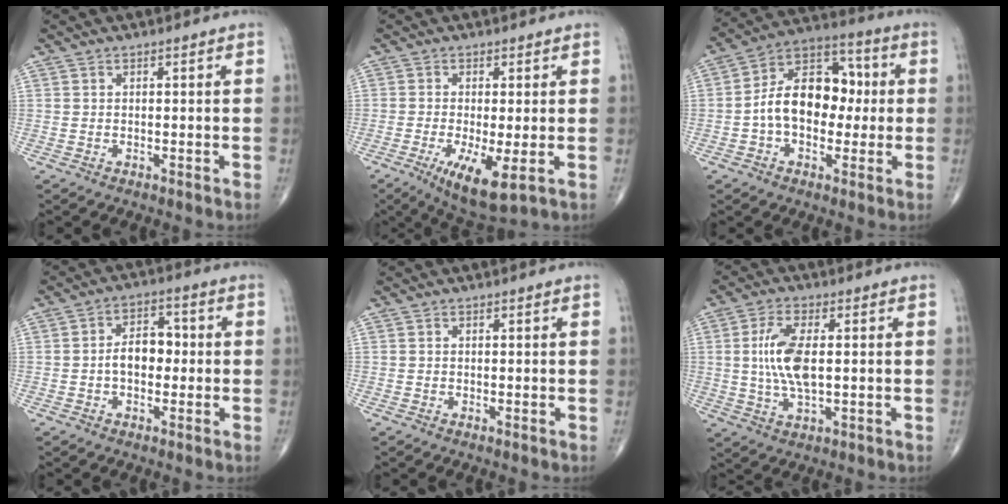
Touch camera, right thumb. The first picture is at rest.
{"total": 8.8, "force": [-2.5, 2.3, 8.1], "torque": [-0.141, -0.022, -0.037]}
{"total": 14.9, "force": [-0.3, 10.1, 11.0], "torque": [-0.146, 0.045, -0.014]}
{"total": 6.4, "force": [-0.5, 4.2, 4.8], "torque": [-0.060, 0.022, -0.016]}
{"total": 0.0}
{"total": 9.3, "force": [0.8, 3.8, 8.4], "torque": [-0.179, -0.004, 0.017]}